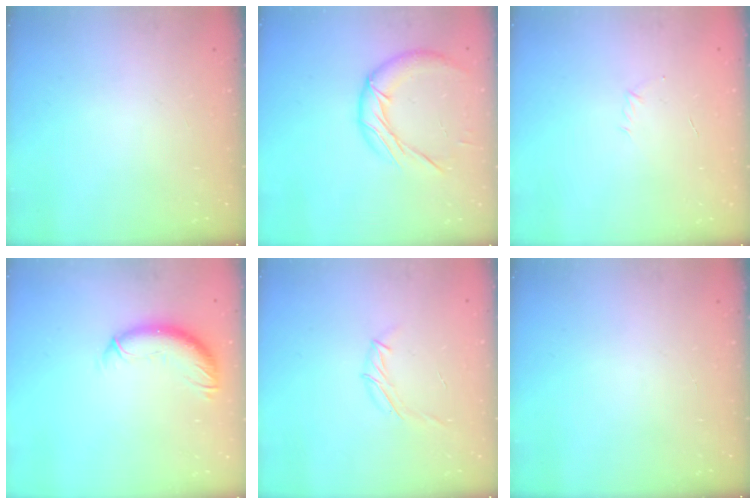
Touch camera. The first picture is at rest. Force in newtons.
{"total": 13.1, "press": 13.0, "slide": 1.0}
{"total": 2.9, "press": 2.8, "slide": 0.7}
{"total": 10.3, "press": 10.2, "slide": 1.4}
{"total": 6.4, "press": 6.3, "slide": 1.4}
{"total": 0.0}